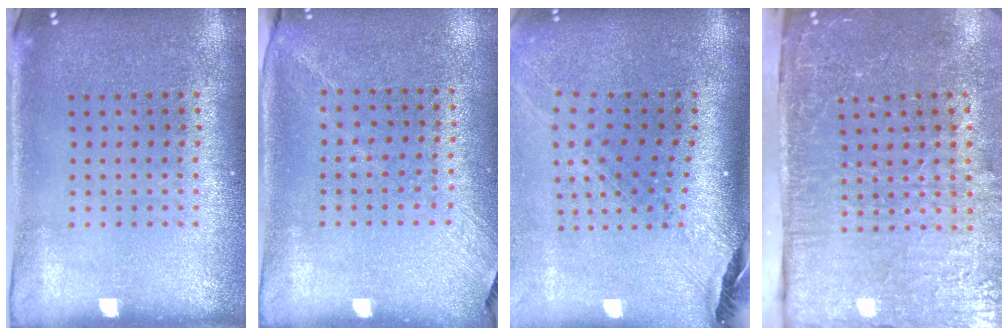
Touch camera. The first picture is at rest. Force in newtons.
{"total": 1.2, "press": 0.9, "slide": 0.8}
{"total": 1.8, "press": 1.5, "slide": 0.9}
{"total": 5.0, "press": 4.1, "slide": 2.9}